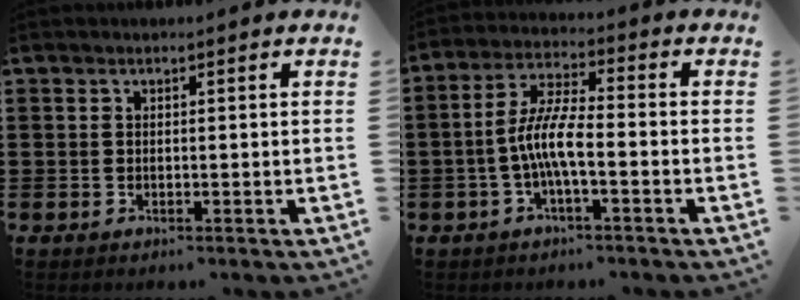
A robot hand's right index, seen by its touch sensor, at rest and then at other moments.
{"total": 7.2, "force": [-2.0, 1.6, 6.7], "torque": [-0.149, -0.007, -0.045]}